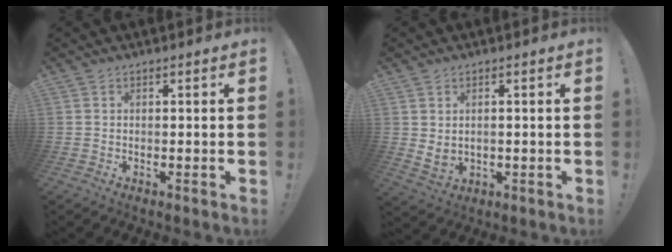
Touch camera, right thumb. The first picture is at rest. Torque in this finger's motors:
{"motor_torque": [0.18, 0.62, 0.35, 0.11, 0.08]}